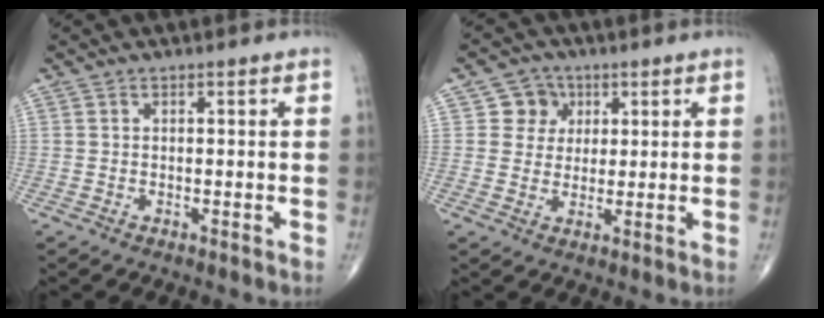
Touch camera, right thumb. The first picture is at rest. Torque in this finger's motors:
{"motor_torque": [-0.25, 0.37, -0.13, 0.03, 0.07]}